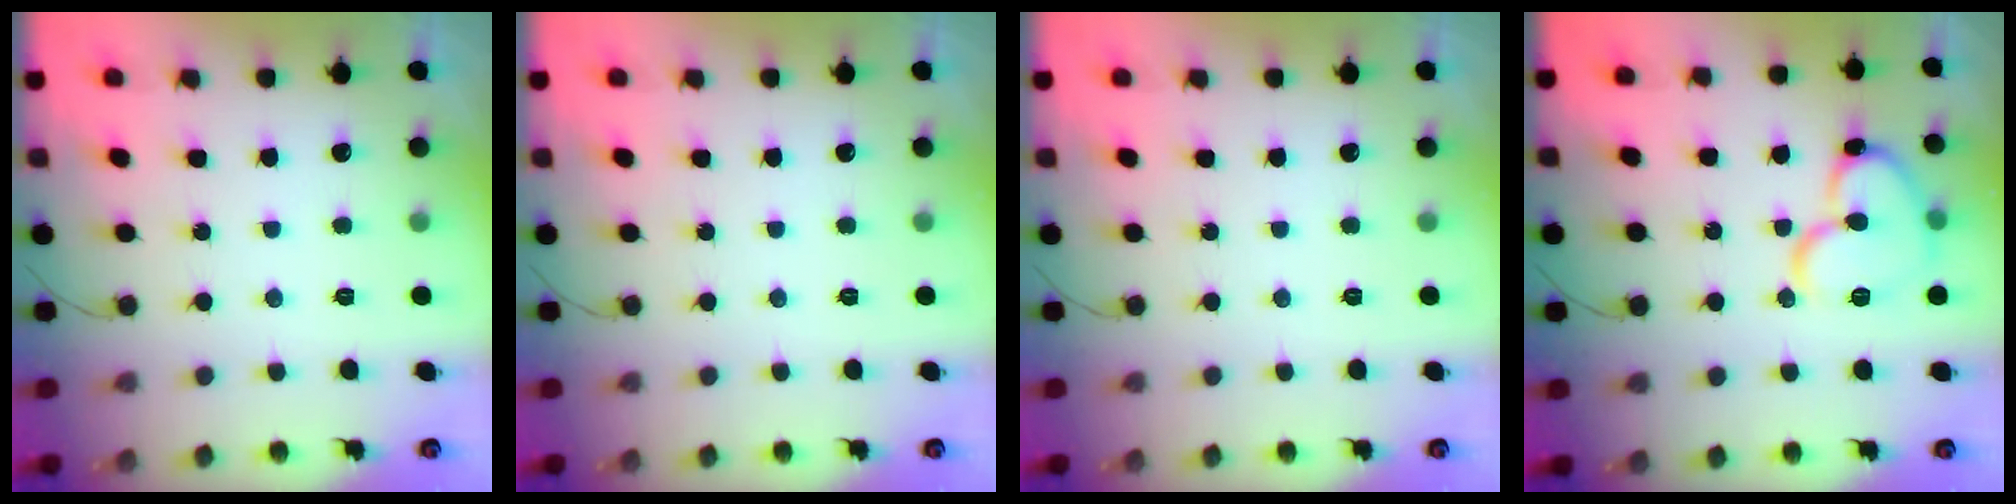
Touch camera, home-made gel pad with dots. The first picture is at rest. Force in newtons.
{"total": 0.0}
{"total": 0.0}
{"total": 13.7, "press": 13.6, "slide": 1.9}